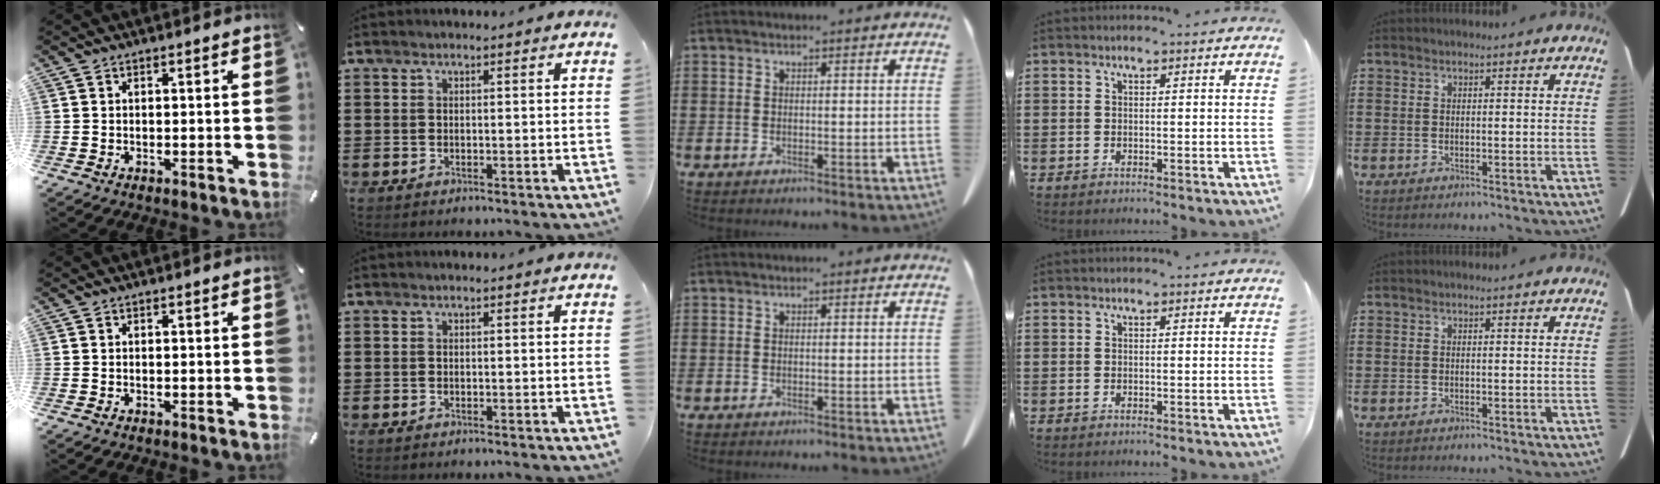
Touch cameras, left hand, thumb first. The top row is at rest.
{}